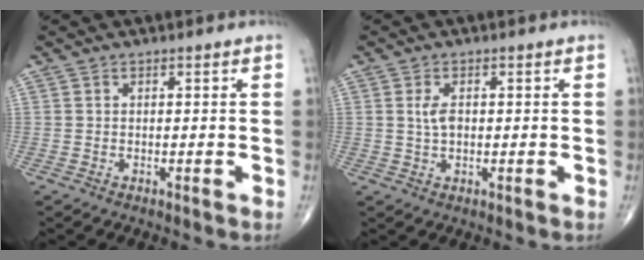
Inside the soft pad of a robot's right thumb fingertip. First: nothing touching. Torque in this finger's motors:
{"motor_torque": [-0.26, -0.23, 0.18, -0.13, -0.02]}